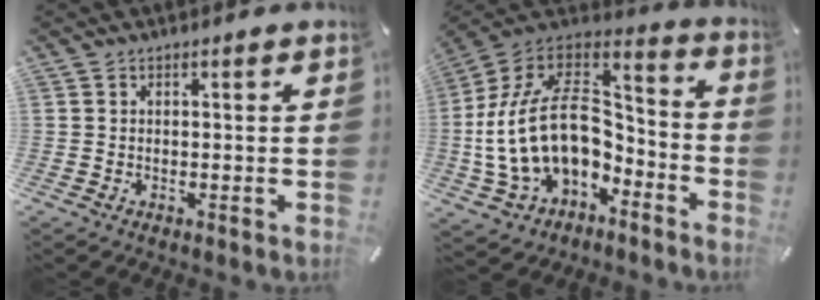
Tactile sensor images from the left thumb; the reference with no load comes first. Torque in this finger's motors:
{"motor_torque": [2.26, 2.75, 2.36, 0.41, 1.03]}